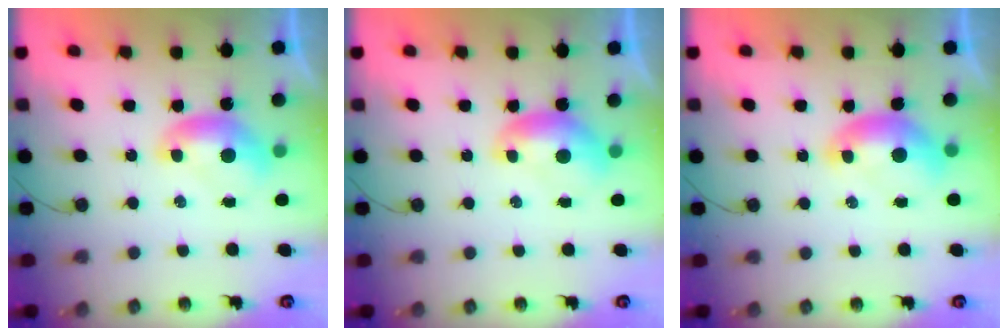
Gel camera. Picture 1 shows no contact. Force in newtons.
{"total": 0.0}
{"total": 1.3, "press": 1.1, "slide": 0.6}